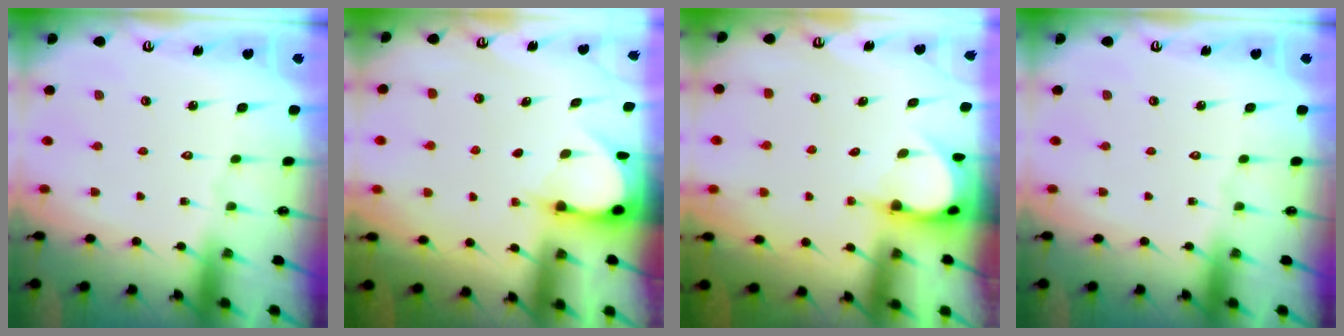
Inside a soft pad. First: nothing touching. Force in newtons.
{"total": 3.2, "press": 3.2, "slide": 0.3}
{"total": 3.7, "press": 3.7, "slide": 0.2}
{"total": 0.0}